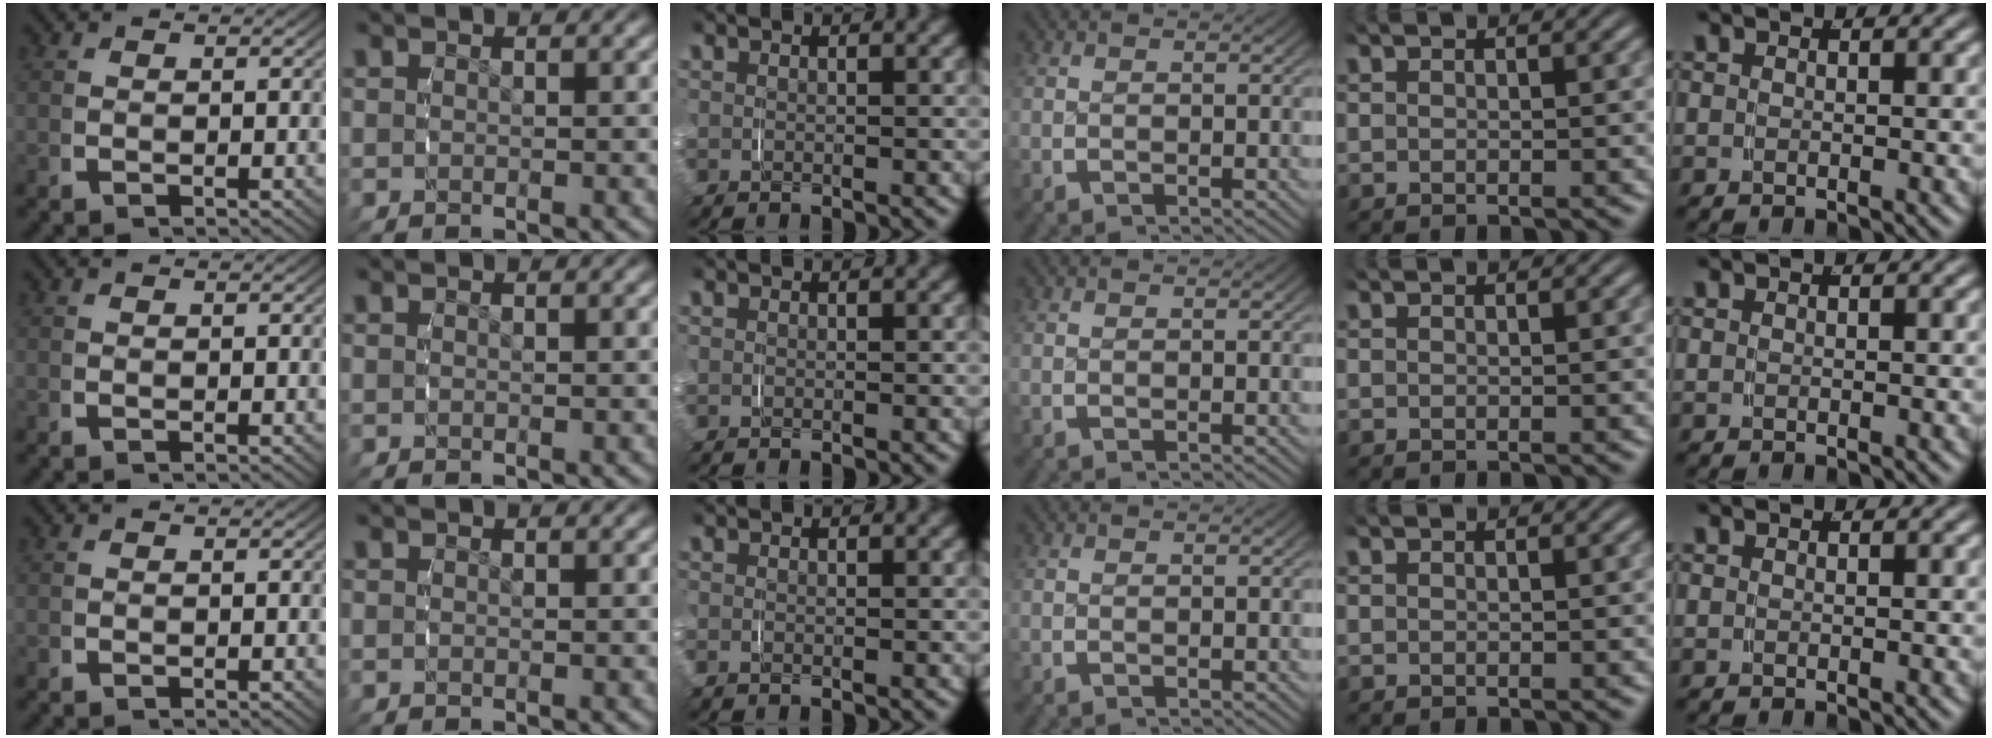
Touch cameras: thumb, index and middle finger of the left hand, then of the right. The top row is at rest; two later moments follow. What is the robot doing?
{"motion": "grasp_and_lifting", "object": "paper towel"}